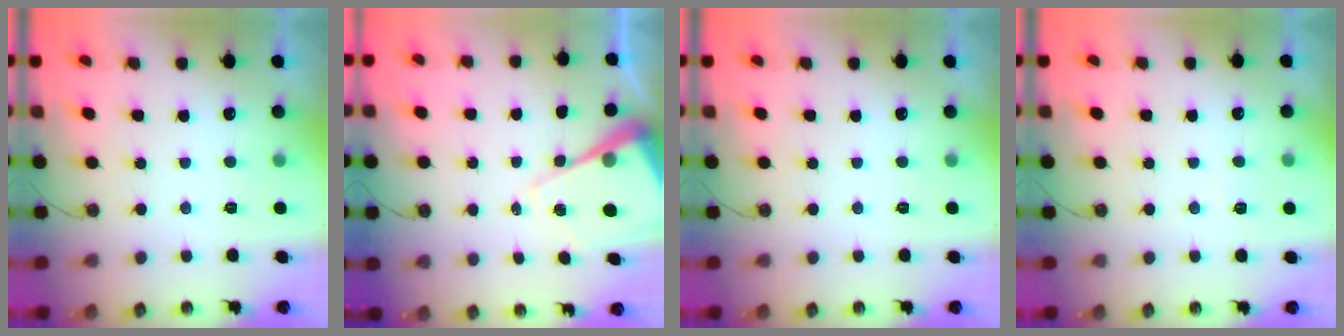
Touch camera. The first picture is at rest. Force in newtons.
{"total": 11.4, "press": 11.4, "slide": 1.0}
{"total": 0.0}
{"total": 3.6, "press": 3.5, "slide": 0.6}